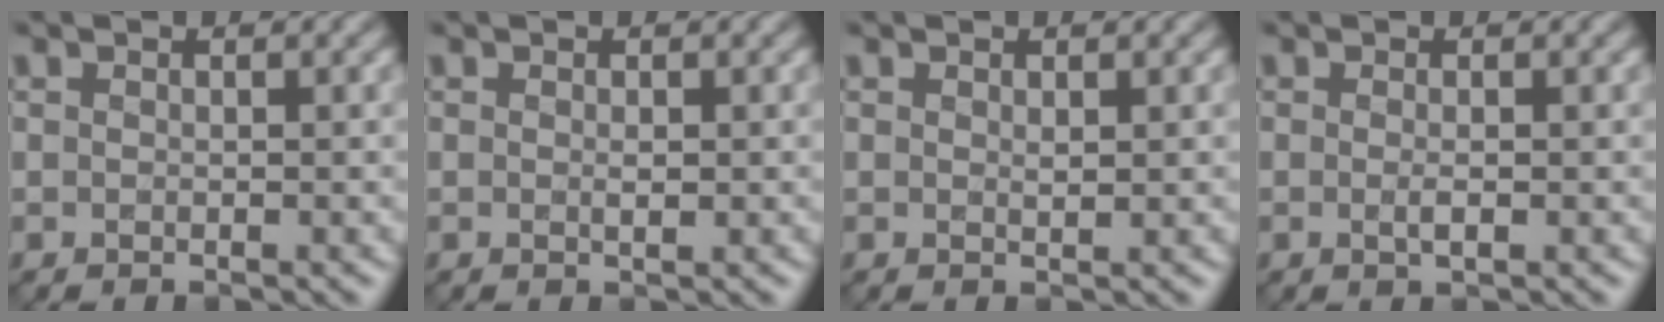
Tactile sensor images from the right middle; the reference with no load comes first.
{"total": 0.6, "force": [0.1, 0.1, 0.6], "torque": [-0.010, 0.002, 0.002]}
{"total": 0.5, "force": [0.3, 0.1, 0.4], "torque": [-0.005, 0.002, 0.005]}
{"total": 1.0, "force": [-0.1, 0.2, 0.9], "torque": [-0.017, 0.001, -0.001]}